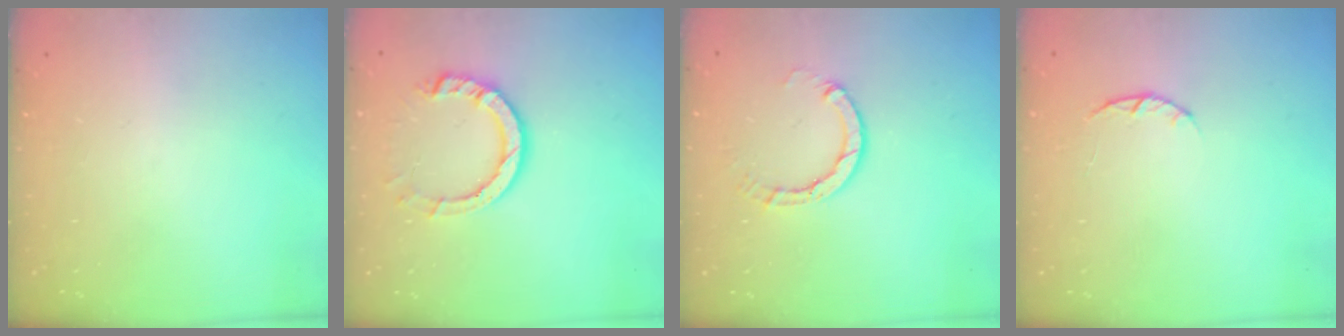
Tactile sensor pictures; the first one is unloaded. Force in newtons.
{"total": 9.7, "press": 9.7, "slide": 1.1}
{"total": 3.9, "press": 3.9, "slide": 0.4}
{"total": 3.0, "press": 3.0, "slide": 0.4}